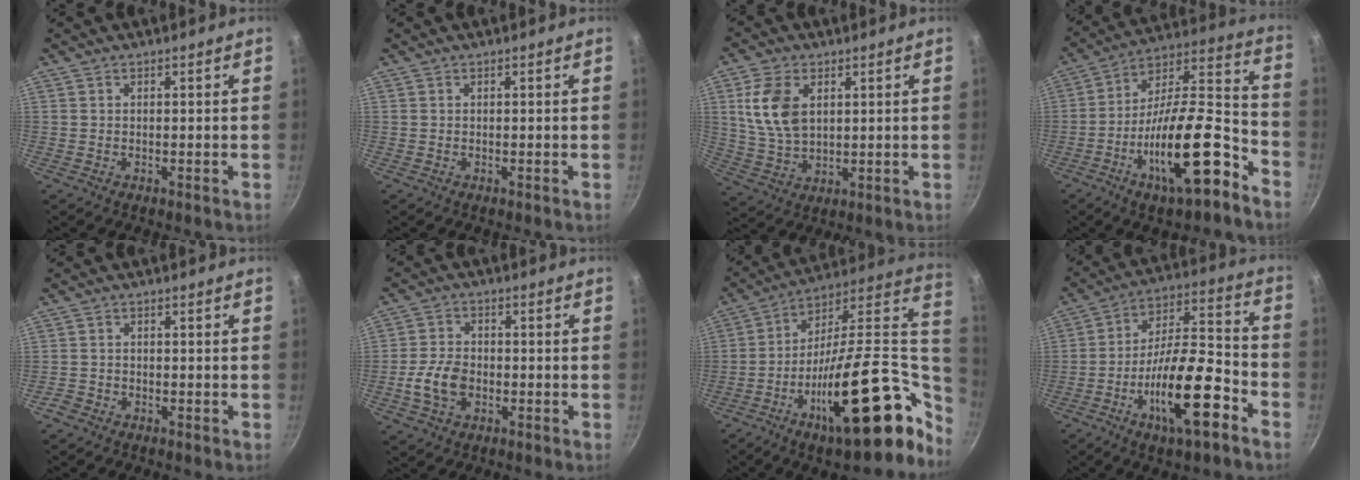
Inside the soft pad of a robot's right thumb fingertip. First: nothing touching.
{"total": 0.0}
{"total": 10.4, "force": [2.9, 6.6, 7.5], "torque": [-0.138, -0.016, 0.061]}
{"total": 22.9, "force": [-10.8, 7.9, 18.6], "torque": [-0.265, 0.067, -0.186]}
{"total": 2.0, "force": [-1.5, 1.2, 0.5], "torque": [-0.016, 0.017, -0.030]}
{"total": 7.5, "force": [-2.1, 5.2, 5.1], "torque": [-0.089, 0.017, -0.045]}
{"total": 30.8, "force": [-4.3, 12.2, 28.0], "torque": [-0.393, 0.014, -0.064]}
{"total": 18.6, "force": [-8.3, 6.0, 15.5], "torque": [-0.245, 0.051, -0.146]}